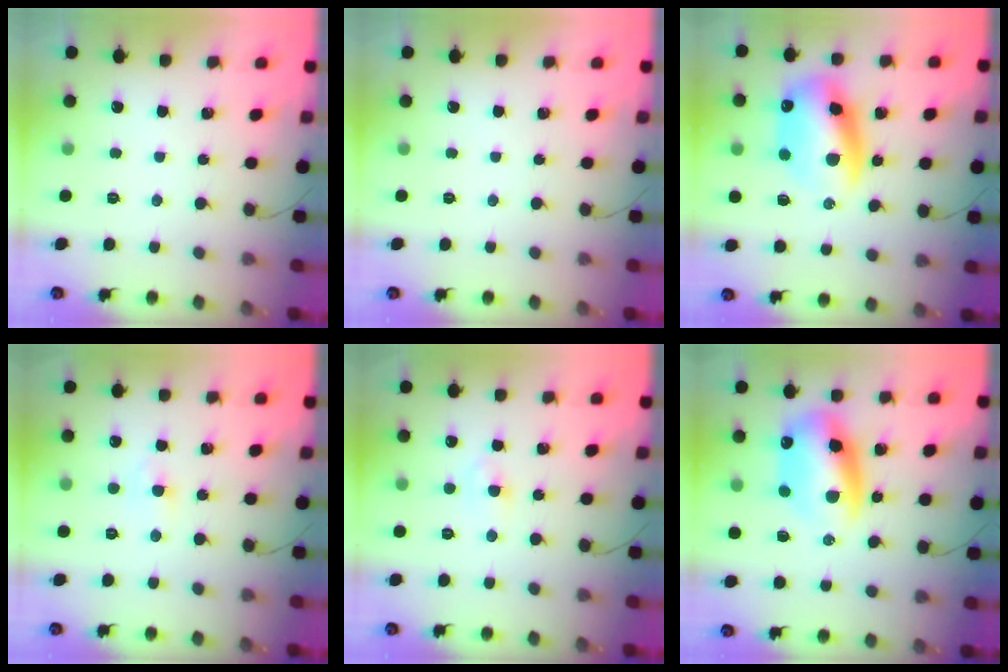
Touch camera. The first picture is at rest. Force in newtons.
{"total": 0.0}
{"total": 15.4, "press": 14.9, "slide": 4.1}
{"total": 2.4, "press": 2.2, "slide": 0.9}
{"total": 2.4, "press": 2.1, "slide": 1.0}
{"total": 13.8, "press": 13.2, "slide": 3.9}